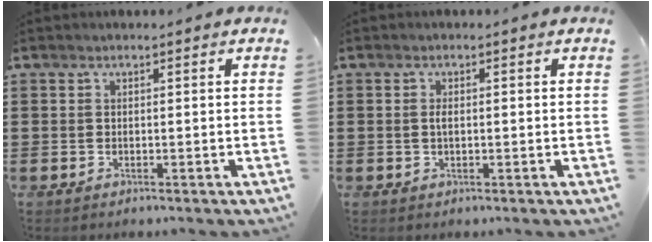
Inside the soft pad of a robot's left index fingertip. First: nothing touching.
{"total": 1.2, "force": [0.1, 0.4, 1.1], "torque": [-0.024, 0.001, 0.002]}